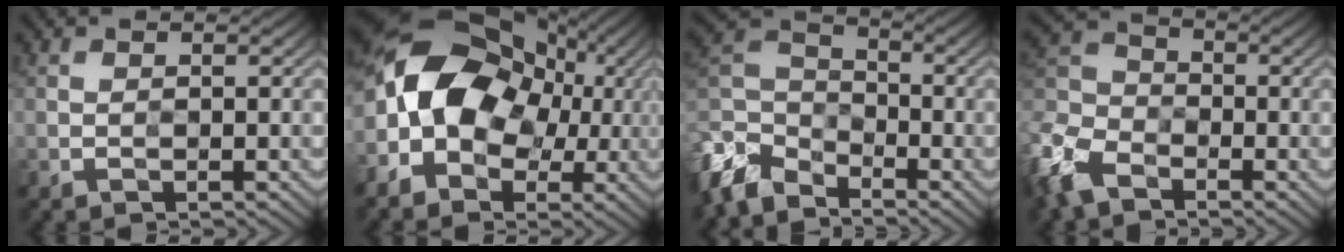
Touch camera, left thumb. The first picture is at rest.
{"total": 14.3, "force": [-0.4, 11.2, 8.8], "torque": [-0.181, 0.004, -0.029]}
{"total": 8.8, "force": [-6.5, 4.6, 3.8], "torque": [-0.098, -0.005, -0.152]}
{"total": 9.4, "force": [-6.0, 5.3, 4.9], "torque": [-0.137, -0.015, -0.147]}